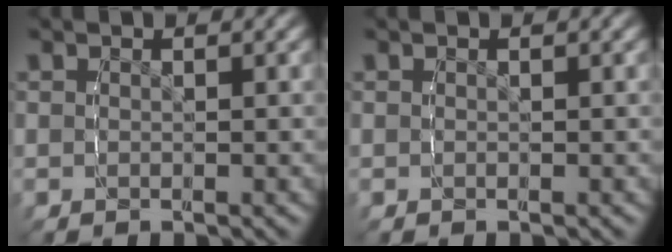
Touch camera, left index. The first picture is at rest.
{"total": 0.0}